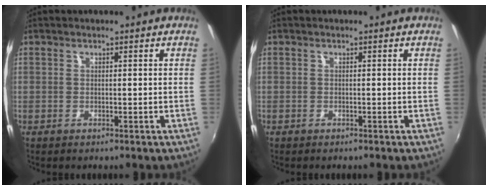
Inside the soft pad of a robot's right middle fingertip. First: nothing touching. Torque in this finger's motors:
{"motor_torque": [-0.25, -0.07, -0.05, -0.01]}